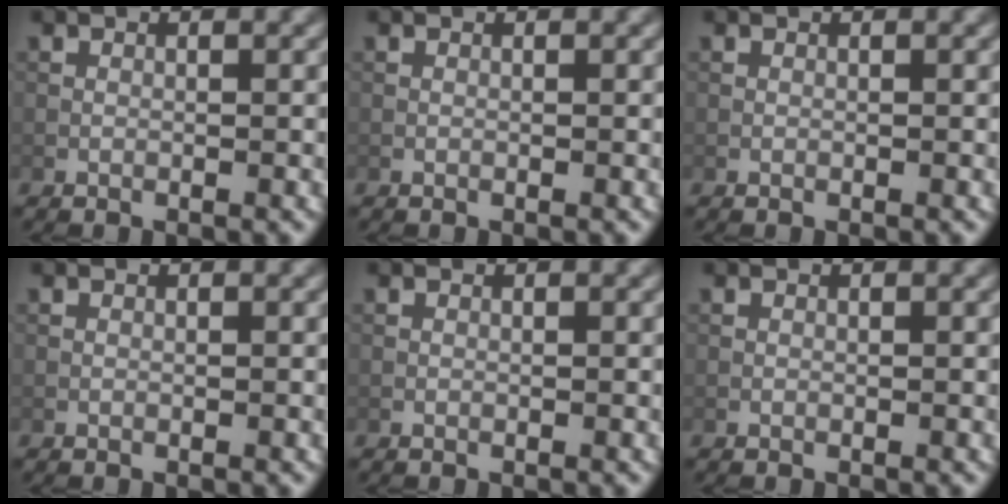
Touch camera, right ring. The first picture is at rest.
{"total": 0.0}
{"total": 0.0}
{"total": 0.0}
{"total": 0.0}
{"total": 0.0}